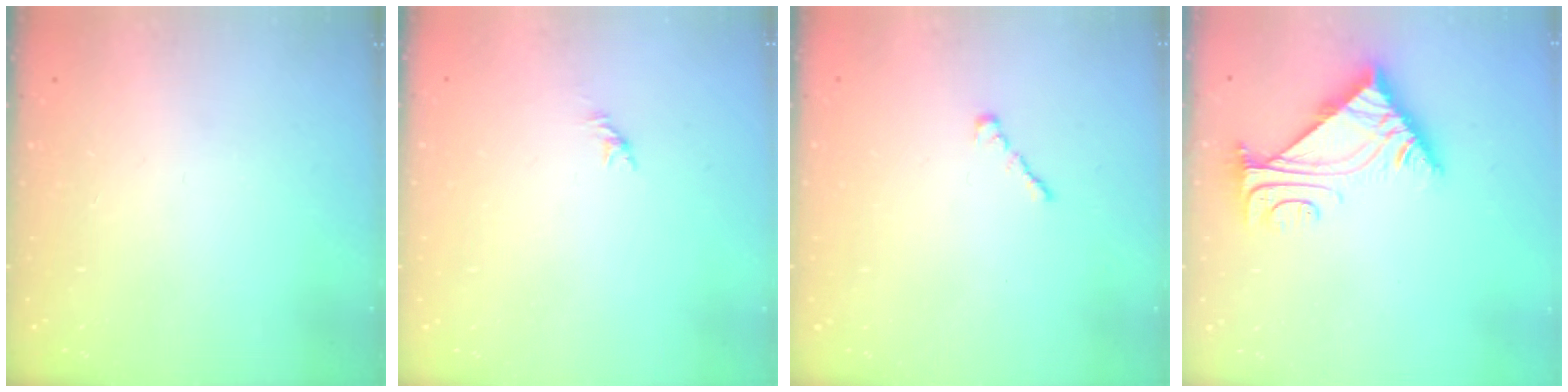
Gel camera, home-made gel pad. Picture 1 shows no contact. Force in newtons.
{"total": 0.0}
{"total": 1.4, "press": 1.3, "slide": 0.5}
{"total": 5.6, "press": 5.5, "slide": 0.8}